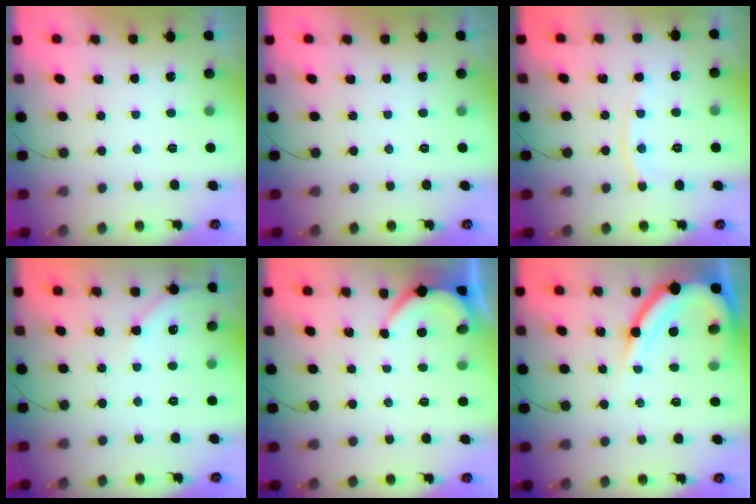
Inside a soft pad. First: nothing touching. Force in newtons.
{"total": 0.0}
{"total": 6.8, "press": 6.7, "slide": 0.9}
{"total": 4.3, "press": 4.3, "slide": 0.6}
{"total": 2.6, "press": 2.6, "slide": 0.4}
{"total": 12.7, "press": 12.6, "slide": 1.5}